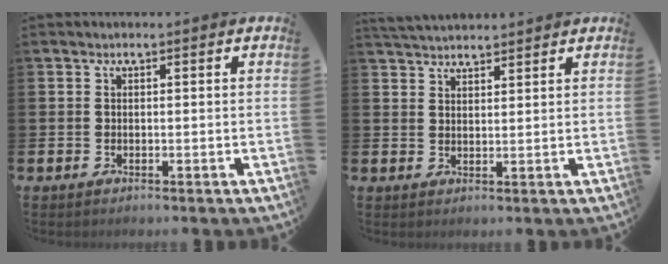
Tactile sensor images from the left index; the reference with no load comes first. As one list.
[{"total": 3.4, "force": [3.3, 0.4, 0.3], "torque": [-0.006, -0.015, 0.061]}]